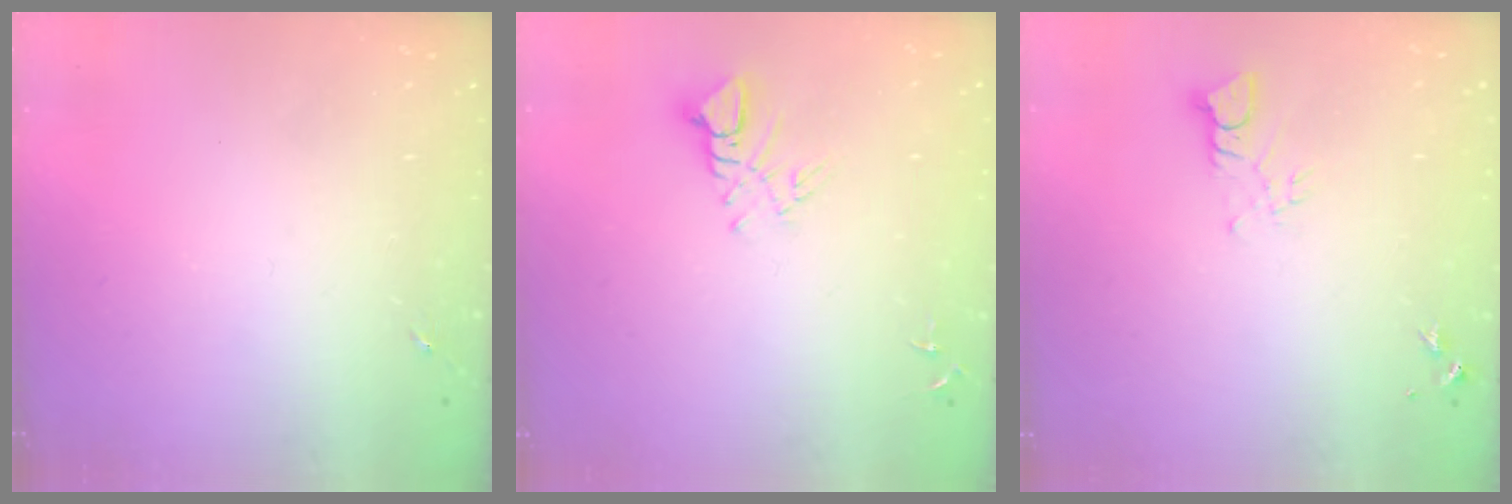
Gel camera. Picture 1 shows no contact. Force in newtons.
{"total": 6.0, "press": 6.0, "slide": 0.2}
{"total": 3.2, "press": 3.2, "slide": 0.2}